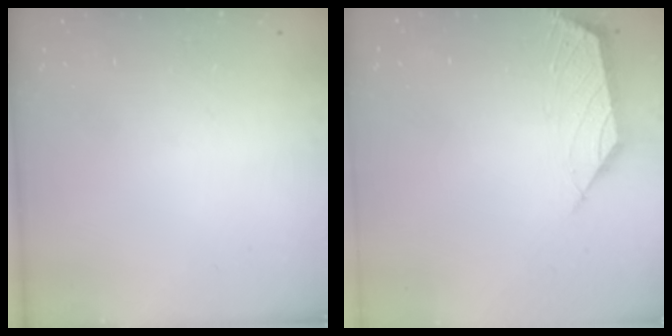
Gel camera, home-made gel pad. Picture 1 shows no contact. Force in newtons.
{"total": 2.6, "press": 2.5, "slide": 0.7}